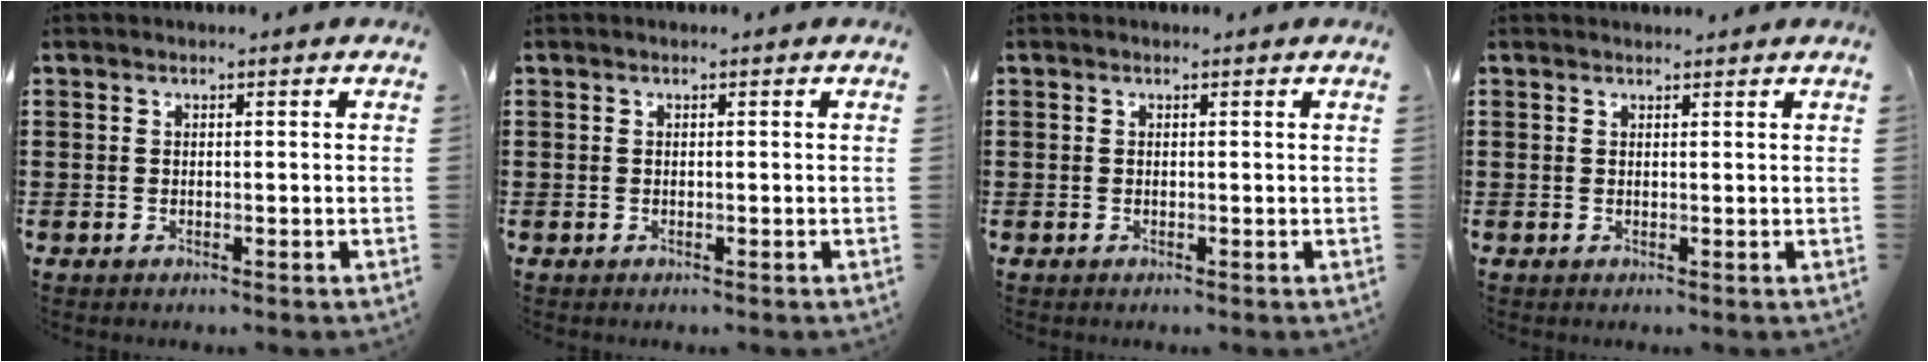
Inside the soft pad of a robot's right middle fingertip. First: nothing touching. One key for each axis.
{"total": 0.0}
{"total": 0.0}
{"total": 0.8, "fx": 0.8, "fy": 0.0, "fz": 0.0, "tx": -0.002, "ty": -0.002, "tz": 0.016}